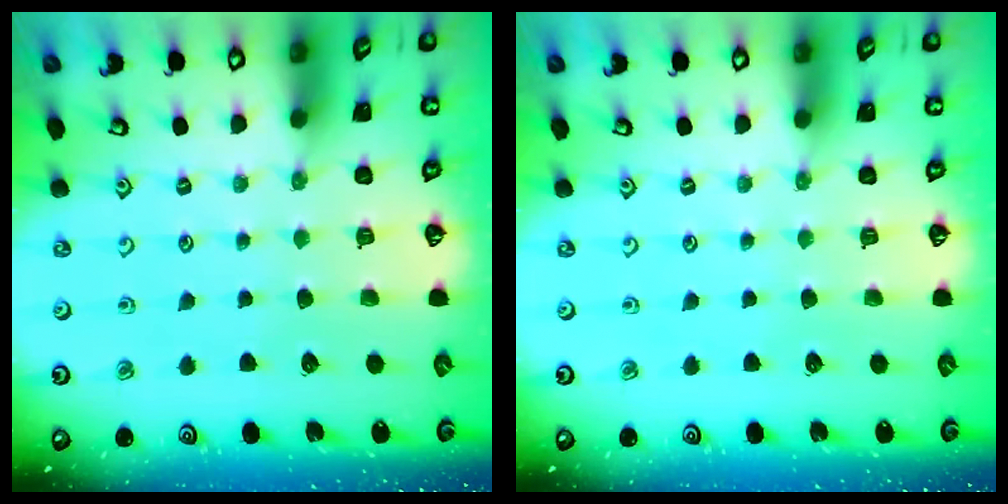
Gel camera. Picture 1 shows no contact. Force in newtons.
{"total": 0.0}